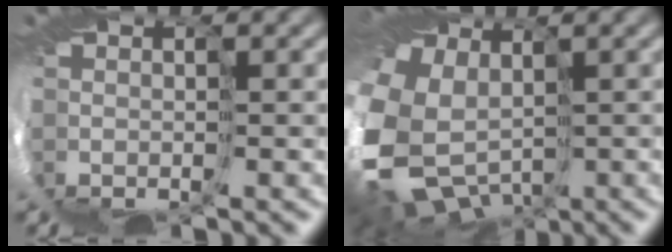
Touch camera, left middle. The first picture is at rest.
{"total": 11.9, "force": [-2.5, 9.1, 7.3], "torque": [-0.224, -0.038, -0.006]}